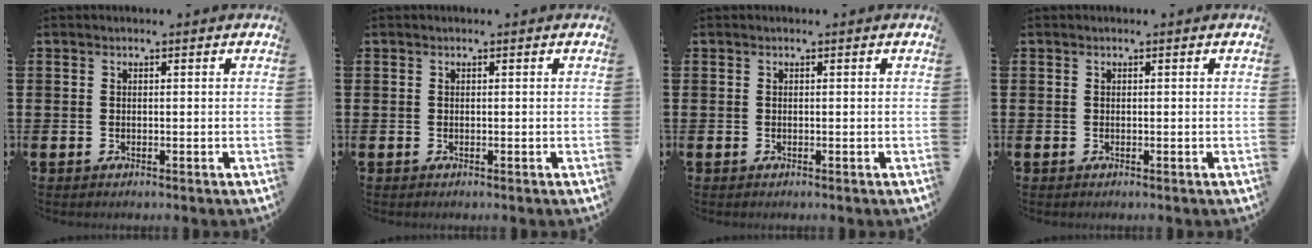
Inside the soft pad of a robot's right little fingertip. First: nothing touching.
{"total": 0.0}
{"total": 0.0}
{"total": 0.0}